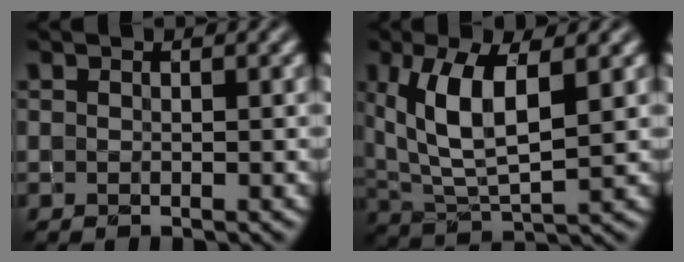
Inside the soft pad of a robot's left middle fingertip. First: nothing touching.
{"total": 7.4, "force": [2.2, 3.0, 6.4], "torque": [-0.131, -0.003, 0.046]}